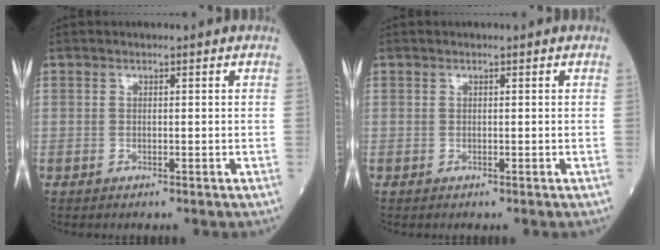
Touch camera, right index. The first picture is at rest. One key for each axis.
{"total": 0.0}